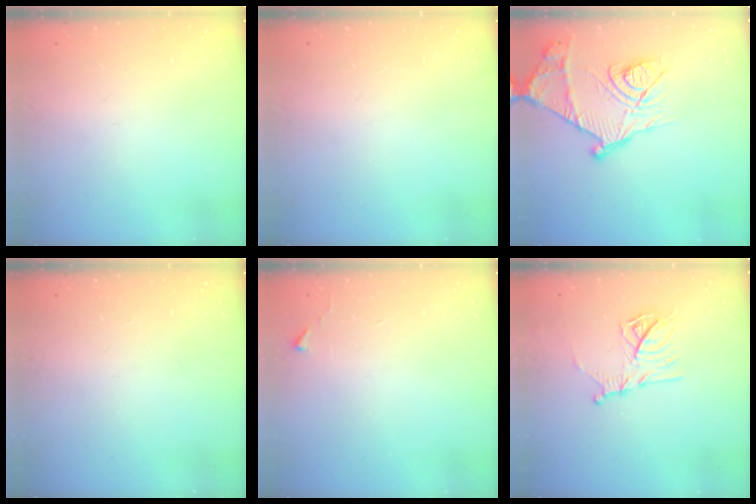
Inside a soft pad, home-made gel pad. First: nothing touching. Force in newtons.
{"total": 0.0}
{"total": 18.9, "press": 18.8, "slide": 1.6}
{"total": 0.0}
{"total": 2.7, "press": 2.6, "slide": 0.4}
{"total": 11.7, "press": 11.7, "slide": 0.4}